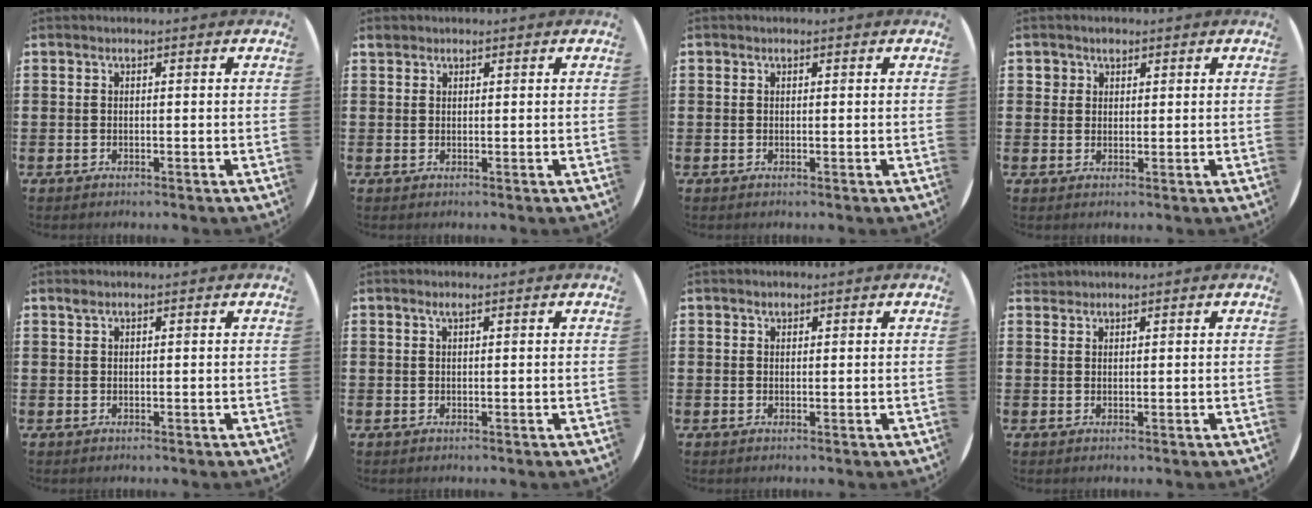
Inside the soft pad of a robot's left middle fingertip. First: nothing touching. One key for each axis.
{"total": 0.9, "fx": 0.8, "fy": 0.4, "fz": 0.0, "tx": 0.006, "ty": -0.001, "tz": 0.015}
{"total": 0.0}
{"total": 2.1, "fx": 1.4, "fy": 1.5, "fz": 0.2, "tx": 0.007, "ty": -0.001, "tz": 0.025}
{"total": 0.5, "fx": 0.5, "fy": 0.1, "fz": 0.2, "tx": -0.006, "ty": 0.000, "tz": 0.009}
{"total": 0.6, "fx": 0.4, "fy": 0.0, "fz": 0.5, "tx": -0.010, "ty": 0.000, "tz": 0.008}
{"total": 0.7, "fx": 0.6, "fy": 0.3, "fz": 0.0, "tx": 0.006, "ty": -0.001, "tz": 0.010}
{"total": 1.0, "fx": 1.0, "fy": 0.2, "fz": -0.2, "tx": 0.003, "ty": 0.001, "tz": 0.020}